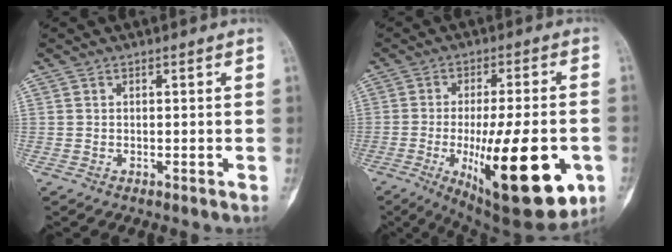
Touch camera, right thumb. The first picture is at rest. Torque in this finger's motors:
{"motor_torque": [0.12, 1.28, 2.02, -0.75, 0.16]}